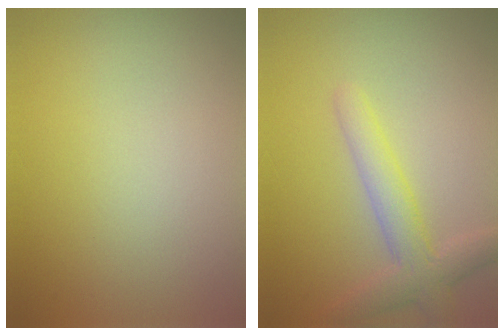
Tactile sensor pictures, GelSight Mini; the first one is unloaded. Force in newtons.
{"total": 3.4, "press": 3.4, "slide": 0.3}